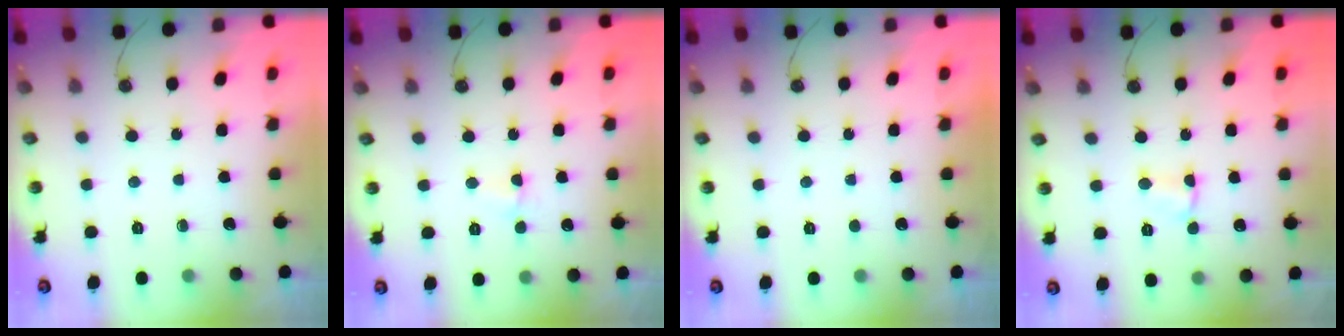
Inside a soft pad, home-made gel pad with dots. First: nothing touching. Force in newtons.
{"total": 2.3, "press": 2.2, "slide": 0.5}
{"total": 0.0}
{"total": 1.9, "press": 1.9, "slide": 0.3}